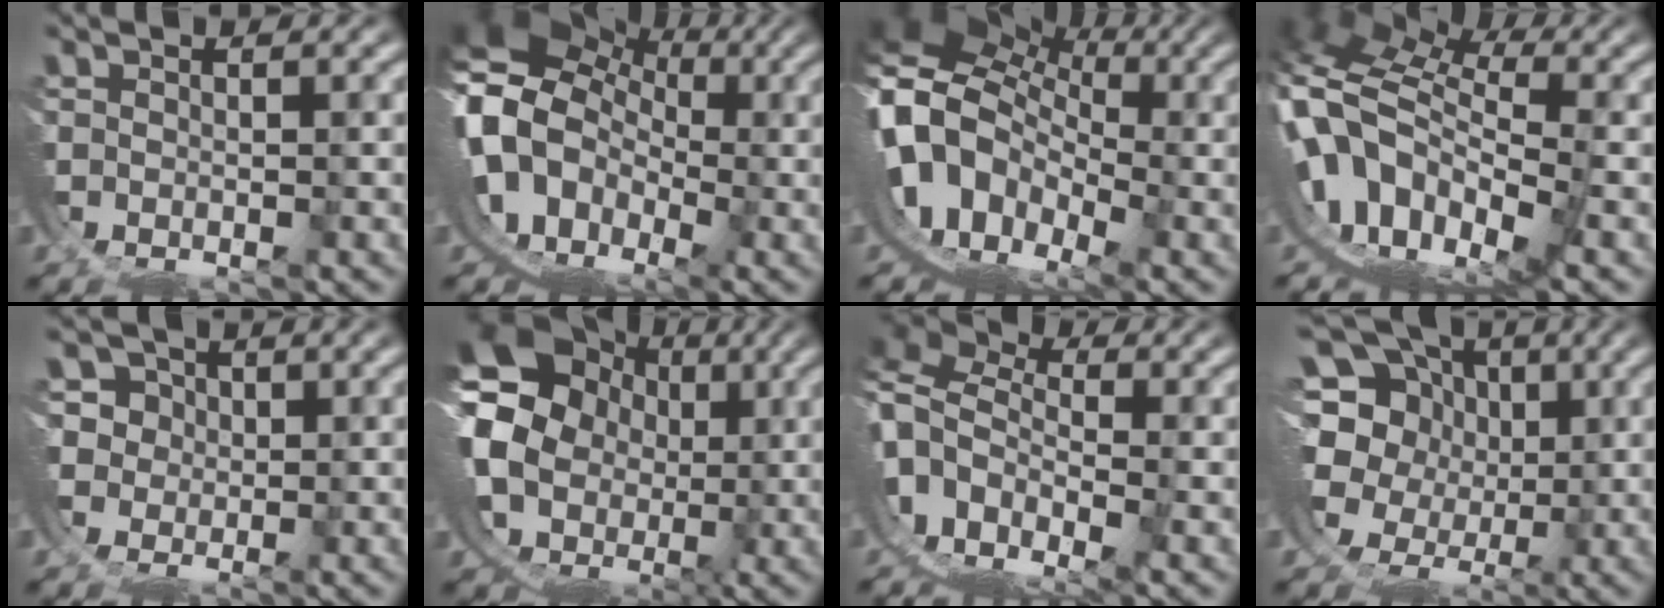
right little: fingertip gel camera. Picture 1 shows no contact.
{"total": 19.4, "force": [-0.2, 17.1, 9.2], "torque": [-0.255, -0.043, -0.016]}
{"total": 20.4, "force": [-0.7, 17.0, 11.2], "torque": [-0.263, -0.045, -0.022]}
{"total": 18.2, "force": [0.4, 14.4, 11.2], "torque": [-0.250, -0.034, -0.005]}
{"total": 4.9, "force": [1.2, 4.6, 1.2], "torque": [-0.039, -0.004, 0.016]}
{"total": 20.6, "force": [1.7, 18.1, 9.8], "torque": [-0.226, -0.049, 0.021]}
{"total": 15.3, "force": [-0.3, 13.4, 7.3], "torque": [-0.194, -0.033, -0.021]}
{"total": 15.3, "force": [3.4, 12.9, 7.5], "torque": [-0.165, -0.010, 0.038]}